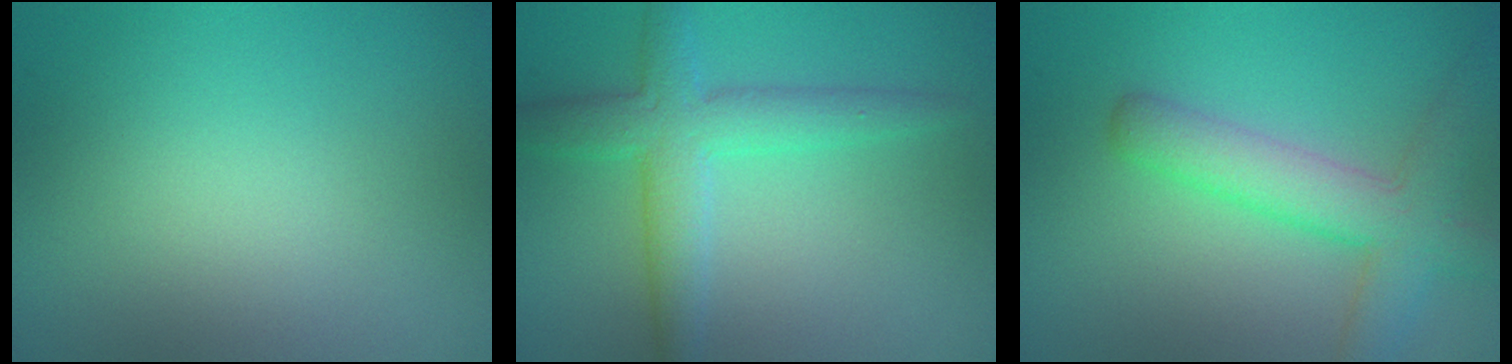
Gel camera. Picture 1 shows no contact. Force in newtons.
{"total": 4.3, "press": 4.3, "slide": 0.0}
{"total": 5.0, "press": 5.0, "slide": 0.2}